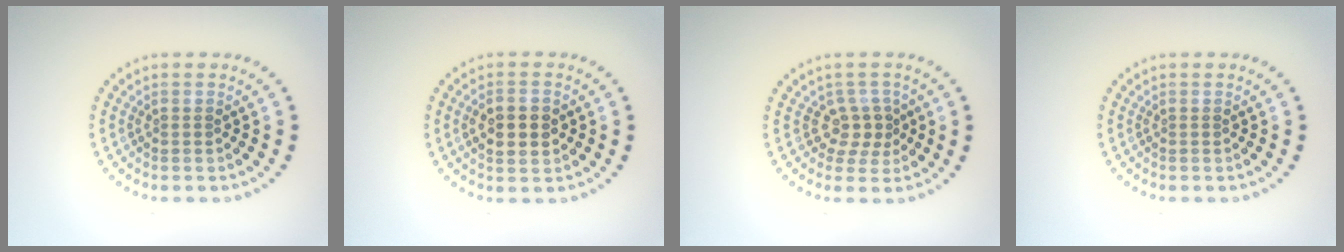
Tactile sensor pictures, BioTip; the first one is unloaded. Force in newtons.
{"total": 3.7, "press": 3.7, "slide": 0.1}
{"total": 2.1, "press": 1.6, "slide": 1.4}
{"total": 0.0}